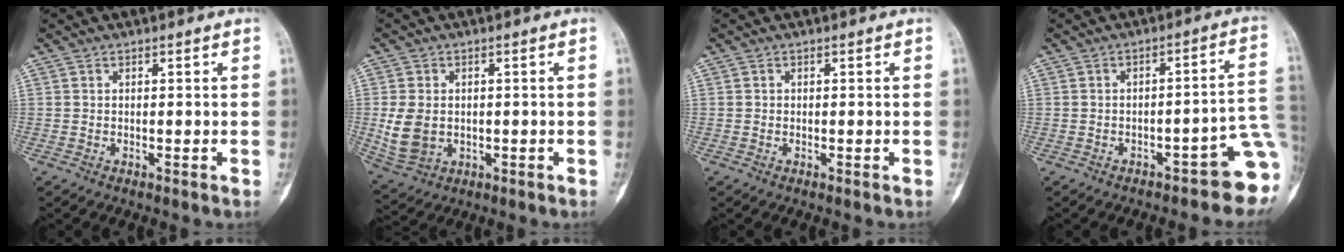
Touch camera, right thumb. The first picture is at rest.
{"total": 7.4, "force": [-0.3, 5.6, 4.8], "torque": [-0.090, -0.003, 0.007]}
{"total": 0.0}
{"total": 9.5, "force": [-4.7, 2.9, 7.7], "torque": [-0.067, 0.053, -0.059]}